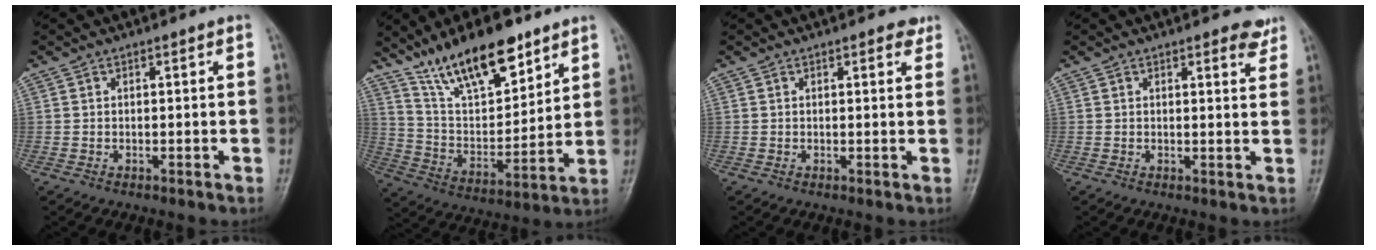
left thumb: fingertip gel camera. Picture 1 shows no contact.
{"total": 17.8, "force": [12.5, 6.6, 10.9], "torque": [-0.147, -0.062, 0.230]}
{"total": 1.9, "force": [1.3, 0.9, 1.1], "torque": [-0.003, -0.005, 0.013]}
{"total": 3.5, "force": [2.5, 1.3, 2.0], "torque": [-0.006, -0.013, 0.027]}